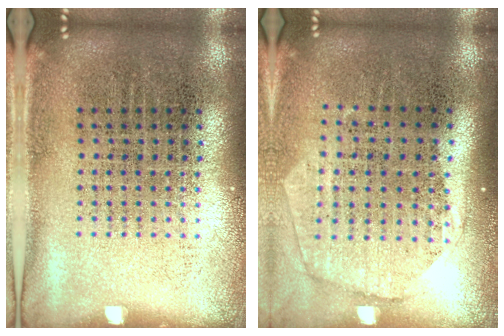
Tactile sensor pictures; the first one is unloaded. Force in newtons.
{"total": 1.8, "press": 1.5, "slide": 0.9}